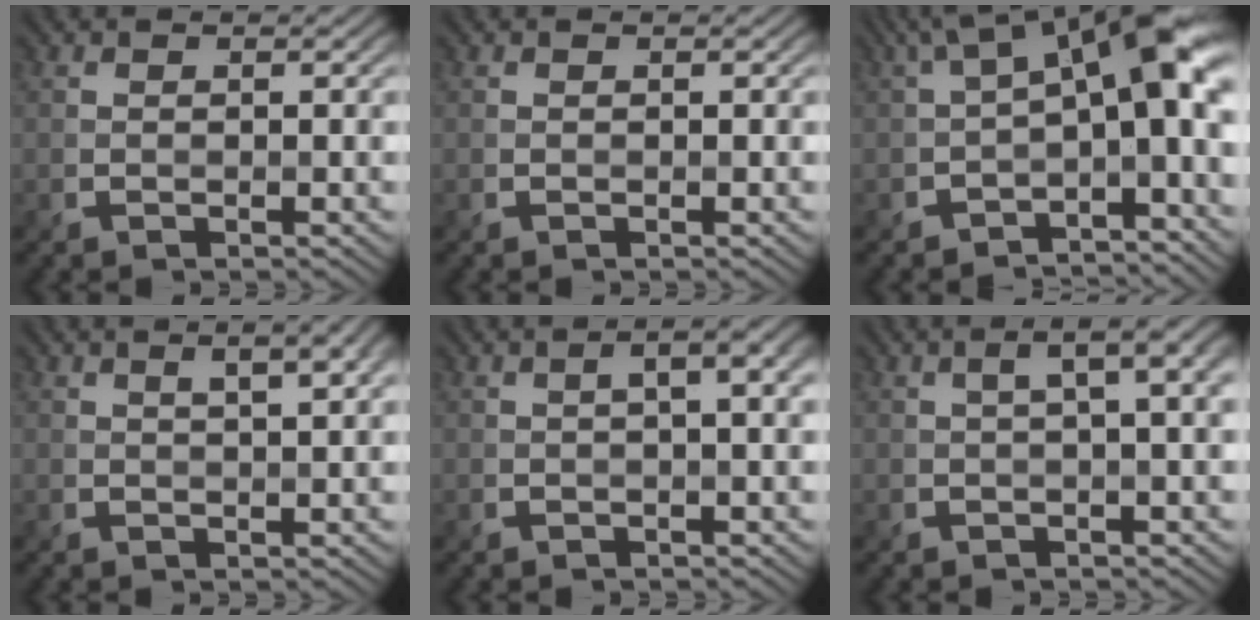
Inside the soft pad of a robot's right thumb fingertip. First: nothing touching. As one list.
[{"total": 0.0}, {"total": 11.6, "force": [0.5, 4.5, 10.7], "torque": [-0.156, 0.004, 0.003]}, {"total": 3.7, "force": [1.6, 1.0, 3.2], "torque": [-0.043, 0.005, 0.018]}, {"total": 3.2, "force": [0.6, 0.8, 3.1], "torque": [-0.048, 0.012, 0.008]}, {"total": 4.4, "force": [0.8, 1.1, 4.1], "torque": [-0.057, 0.022, 0.010]}]